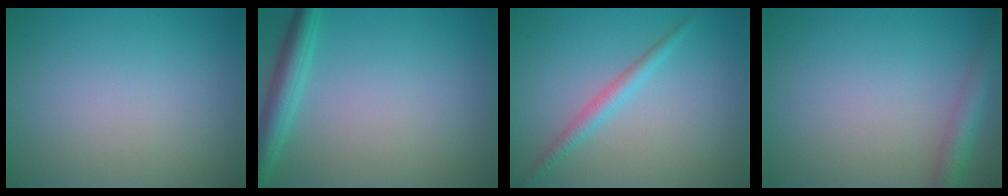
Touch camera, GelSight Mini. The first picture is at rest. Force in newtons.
{"total": 3.3, "press": 3.3, "slide": 0.1}
{"total": 1.9, "press": 1.9, "slide": 0.1}
{"total": 3.0, "press": 3.0, "slide": 0.1}